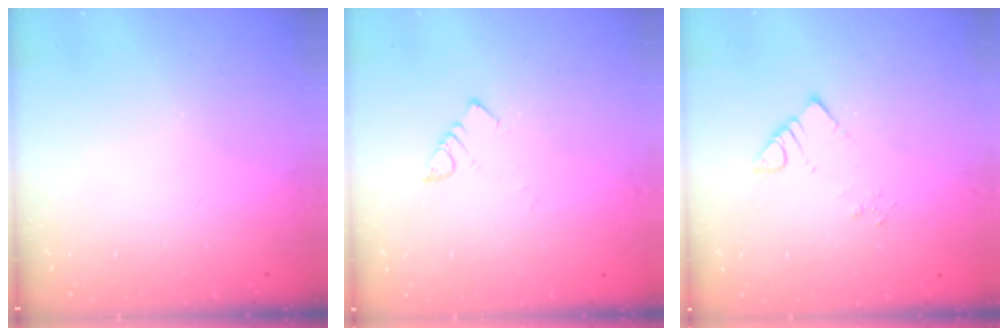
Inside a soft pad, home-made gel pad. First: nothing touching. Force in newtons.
{"total": 3.9, "press": 3.8, "slide": 0.5}
{"total": 2.8, "press": 2.8, "slide": 0.1}